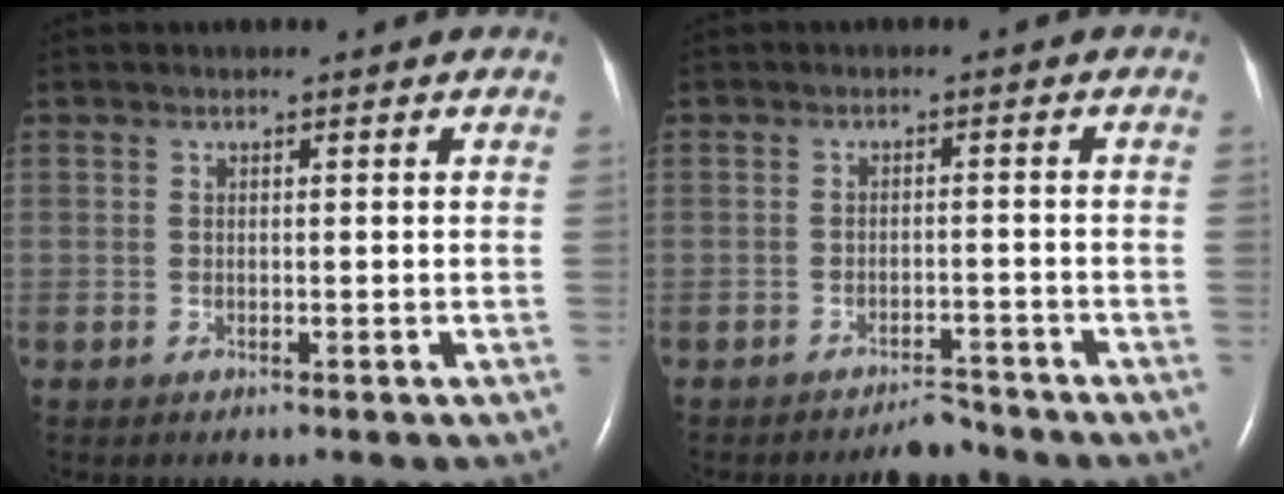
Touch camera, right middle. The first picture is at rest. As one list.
[{"total": 2.8, "force": [-2.7, 0.5, 0.5], "torque": [-0.007, -0.004, -0.042]}]